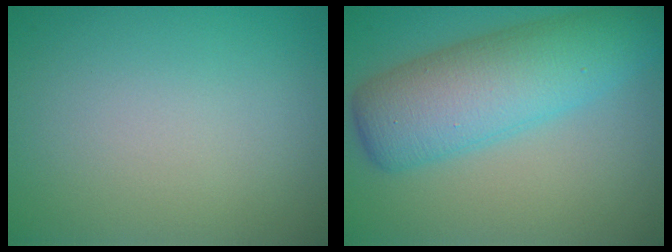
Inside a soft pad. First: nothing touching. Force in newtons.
{"total": 7.9, "press": 7.9, "slide": 0.2}